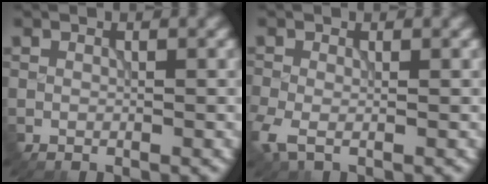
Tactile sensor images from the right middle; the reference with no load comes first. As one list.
[{"total": 2.3, "force": [-1.0, 1.2, 1.7], "torque": [-0.048, -0.009, -0.023]}]